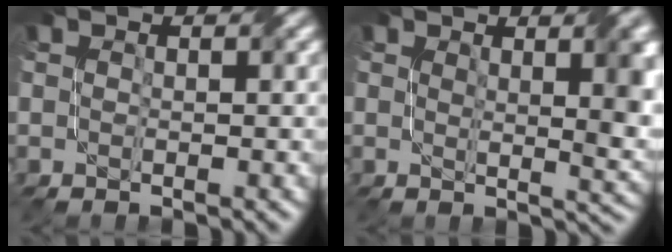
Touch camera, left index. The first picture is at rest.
{"total": 5.0, "force": [1.9, 1.5, 4.4], "torque": [-0.047, -0.004, 0.031]}